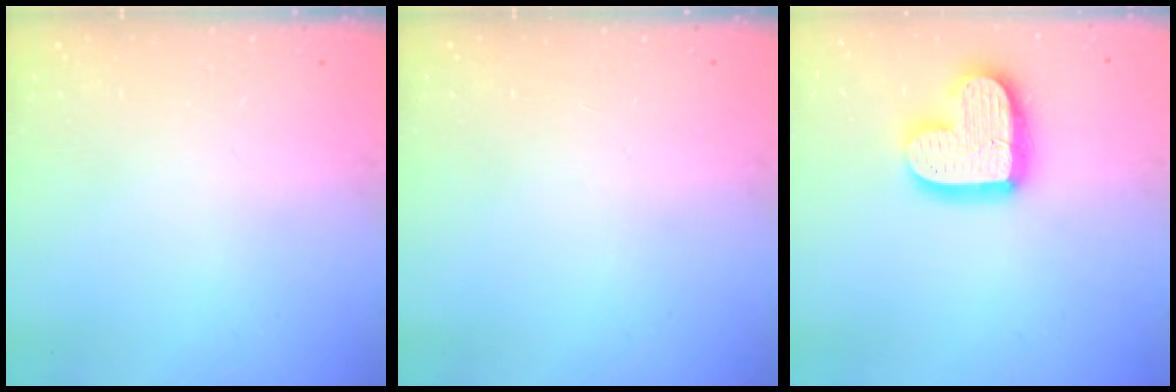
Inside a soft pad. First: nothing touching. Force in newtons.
{"total": 0.0}
{"total": 16.4, "press": 16.4, "slide": 1.1}